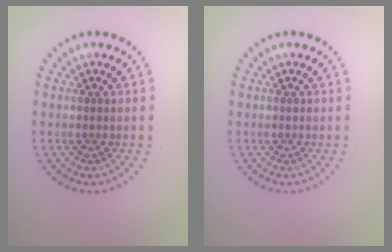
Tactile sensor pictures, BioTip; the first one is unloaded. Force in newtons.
{"total": 0.0}